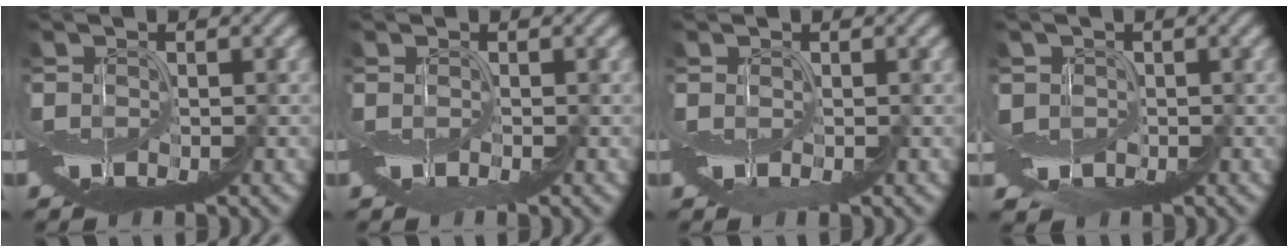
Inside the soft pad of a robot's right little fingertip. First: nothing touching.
{"total": 0.8, "force": [0.3, -0.4, -0.6], "torque": [0.008, 0.001, 0.003]}
{"total": 0.7, "force": [0.5, -0.3, -0.4], "torque": [0.005, 0.002, 0.008]}
{"total": 2.1, "force": [0.2, 1.7, 1.2], "torque": [-0.010, 0.006, 0.010]}